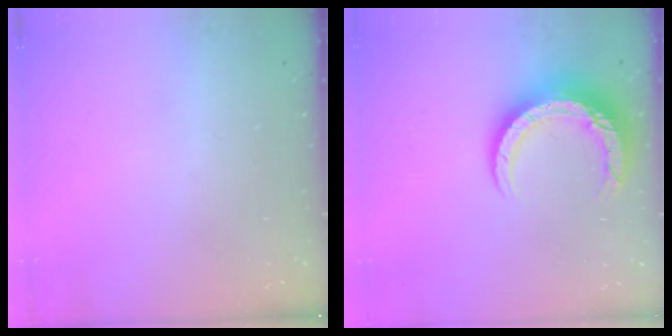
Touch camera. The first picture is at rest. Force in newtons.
{"total": 12.0, "press": 11.9, "slide": 1.2}